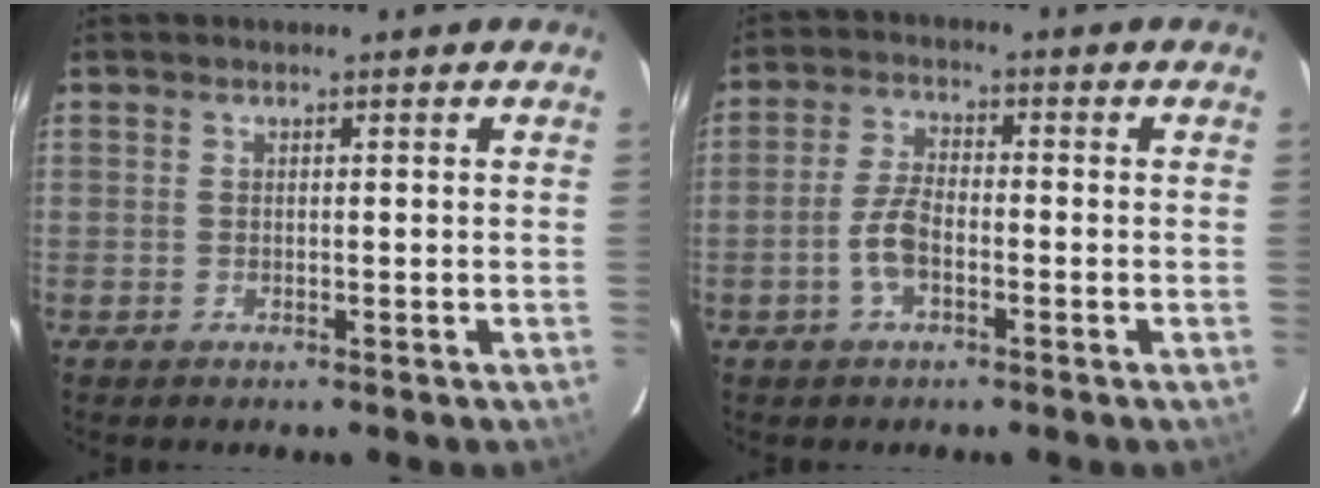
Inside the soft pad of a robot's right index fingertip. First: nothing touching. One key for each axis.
{"total": 5.3, "fx": -2.1, "fy": 2.2, "fz": 4.3, "tx": -0.095, "ty": 0.007, "tz": -0.040}